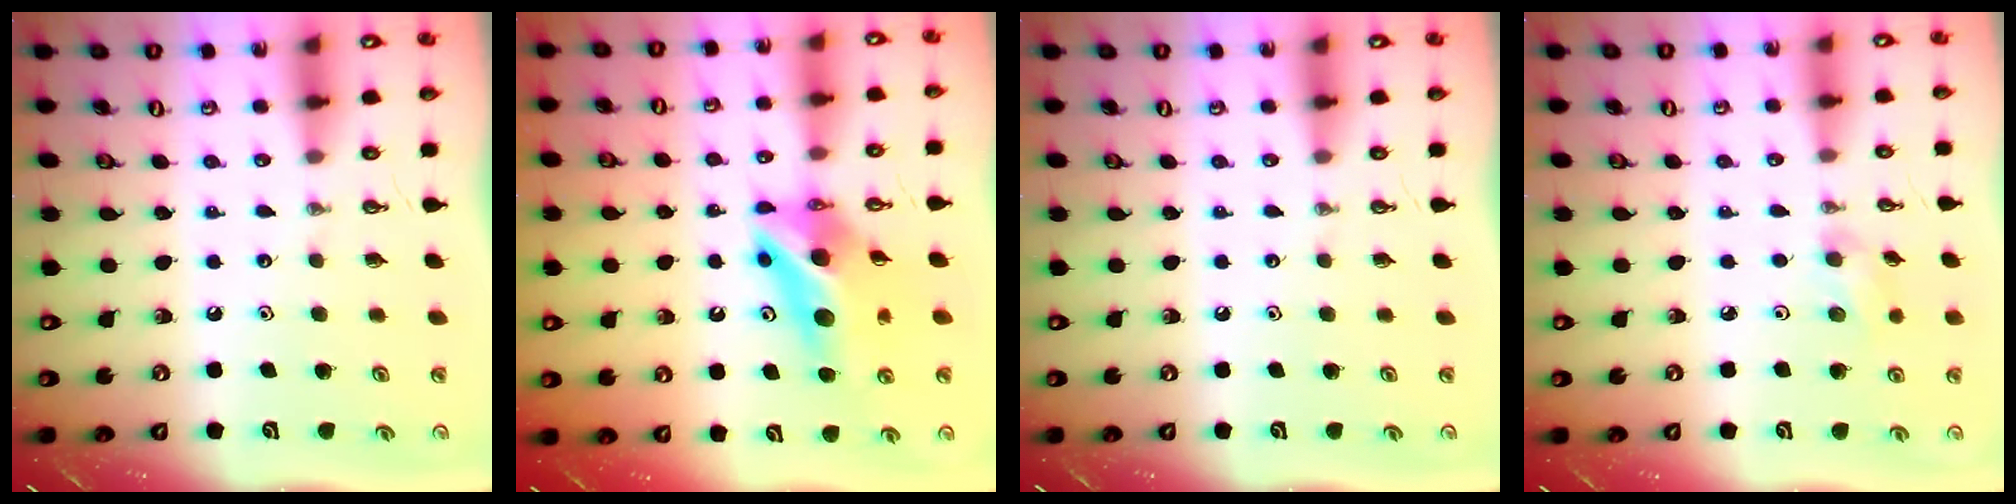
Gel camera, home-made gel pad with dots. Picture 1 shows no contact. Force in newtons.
{"total": 12.8, "press": 12.7, "slide": 1.3}
{"total": 0.0}
{"total": 5.6, "press": 4.6, "slide": 3.3}